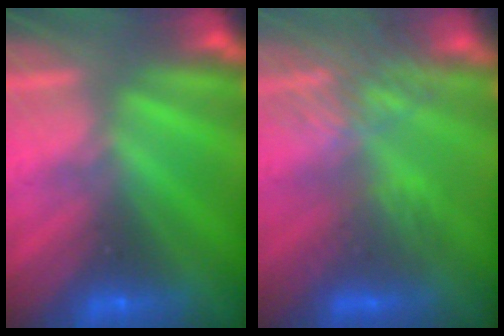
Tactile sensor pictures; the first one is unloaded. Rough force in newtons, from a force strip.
{"total": 4.9}